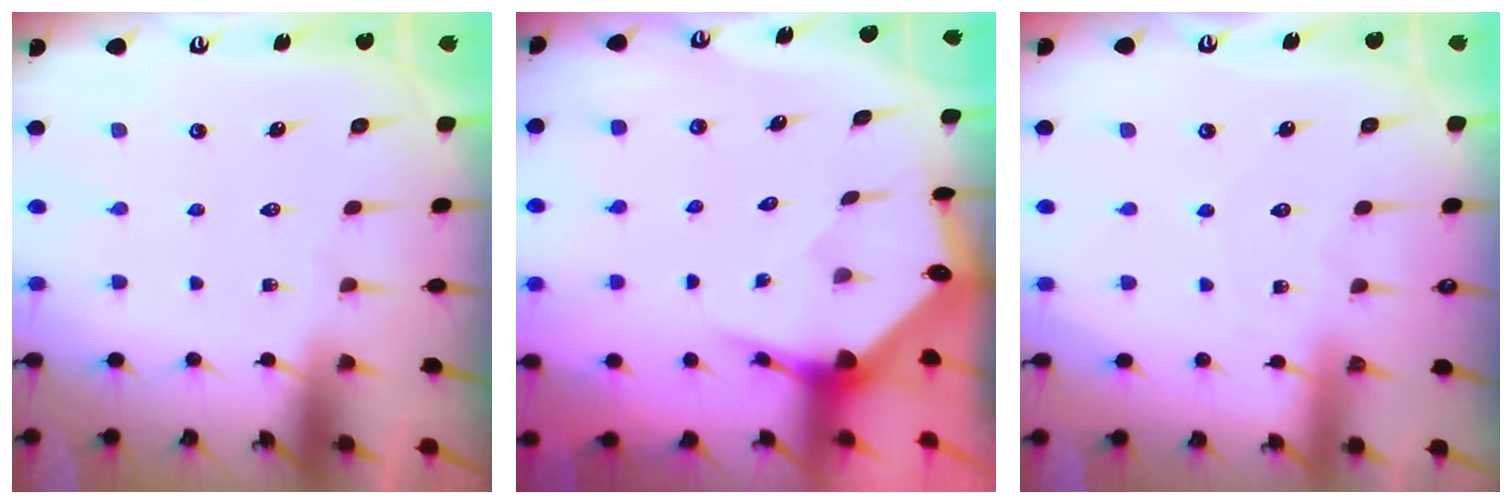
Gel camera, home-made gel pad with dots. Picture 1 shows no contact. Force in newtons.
{"total": 3.6, "press": 3.6, "slide": 0.5}
{"total": 3.3, "press": 3.2, "slide": 0.4}